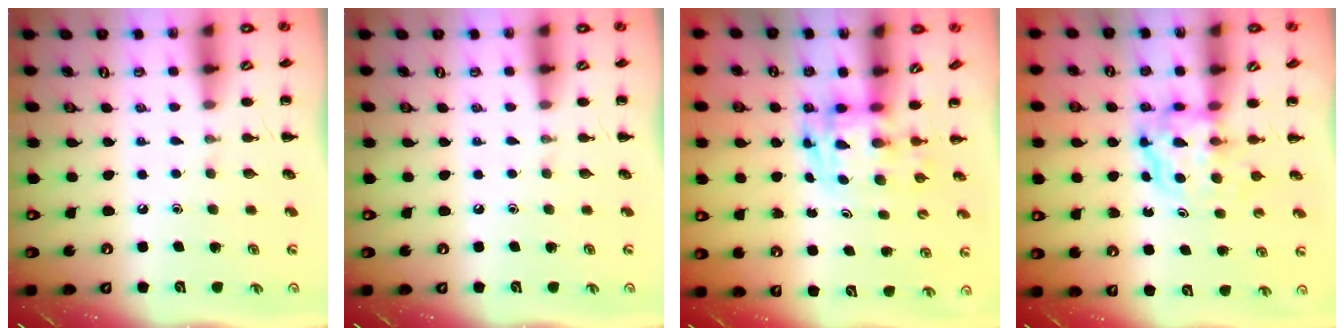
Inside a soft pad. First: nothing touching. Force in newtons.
{"total": 0.0}
{"total": 3.6, "press": 3.5, "slide": 0.6}
{"total": 4.0, "press": 3.9, "slide": 0.4}